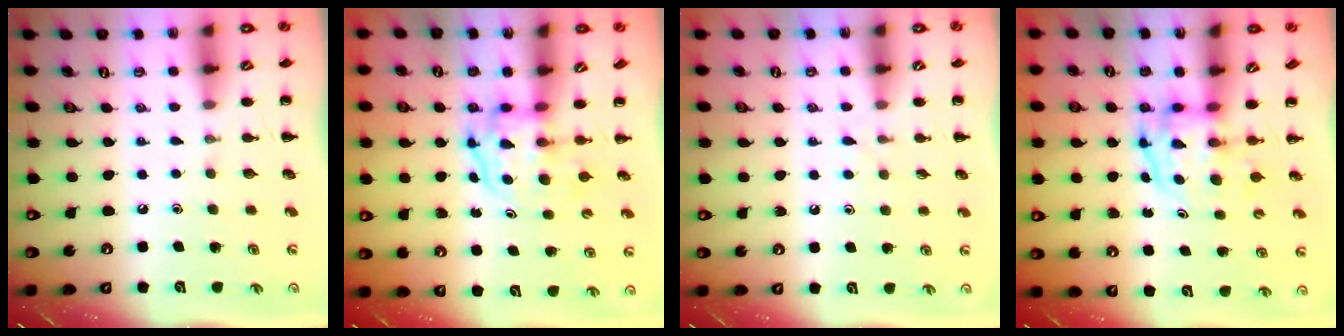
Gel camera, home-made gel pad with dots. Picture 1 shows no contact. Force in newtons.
{"total": 3.9, "press": 3.8, "slide": 0.6}
{"total": 4.1, "press": 3.9, "slide": 1.3}
{"total": 4.0, "press": 3.9, "slide": 0.7}